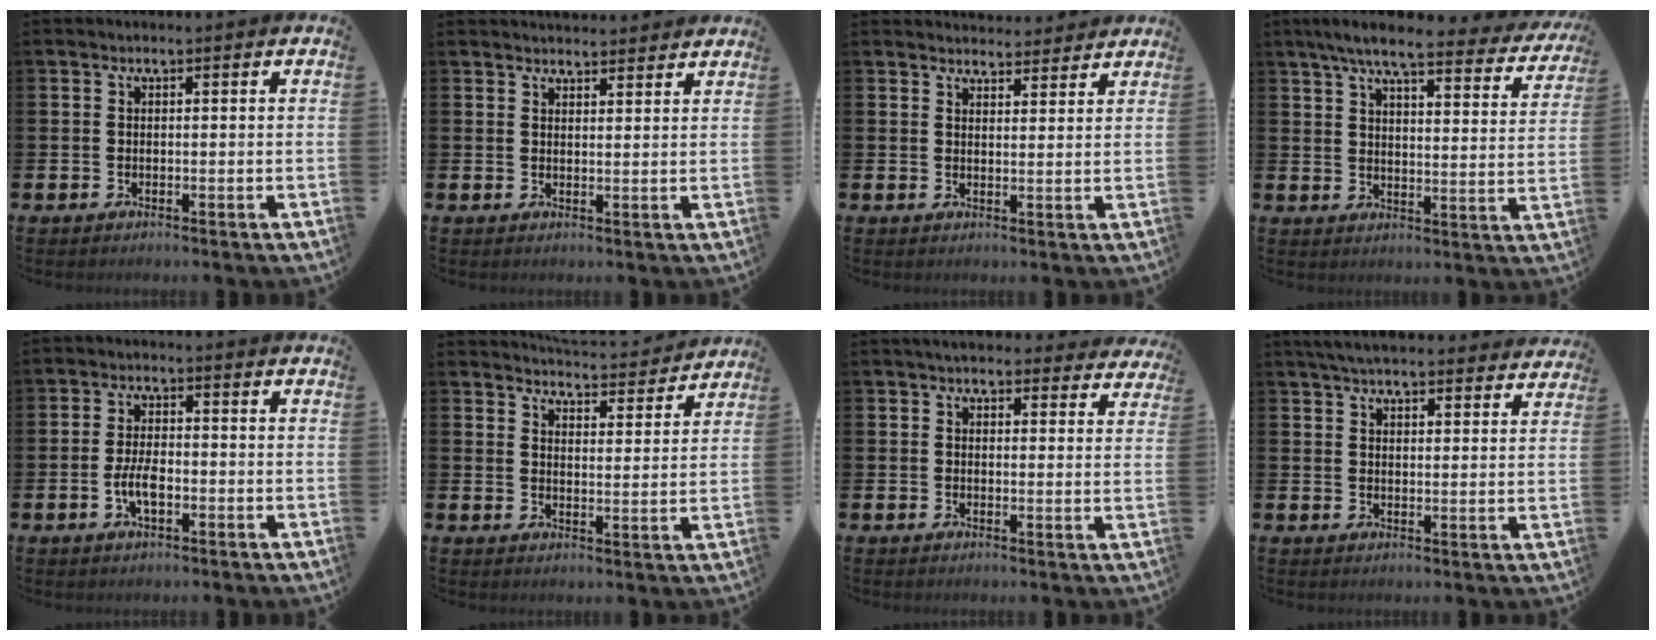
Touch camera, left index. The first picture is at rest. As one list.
[{"total": 2.9, "force": [2.8, 0.5, -0.1], "torque": [0.000, -0.015, 0.051]}, {"total": 3.4, "force": [3.3, 0.7, -0.3], "torque": [0.010, -0.021, 0.059]}, {"total": 7.2, "force": [6.2, 1.0, 3.6], "torque": [-0.078, -0.035, 0.101]}, {"total": 3.9, "force": [-1.0, 1.7, 3.4], "torque": [-0.064, 0.001, -0.020]}, {"total": 4.6, "force": [4.6, 0.4, 0.0], "torque": [-0.005, -0.042, 0.076]}, {"total": 3.9, "force": [3.7, 1.2, 0.5], "torque": [-0.006, -0.017, 0.066]}, {"total": 5.2, "force": [5.1, 0.8, 1.2], "torque": [-0.032, -0.021, 0.092]}]